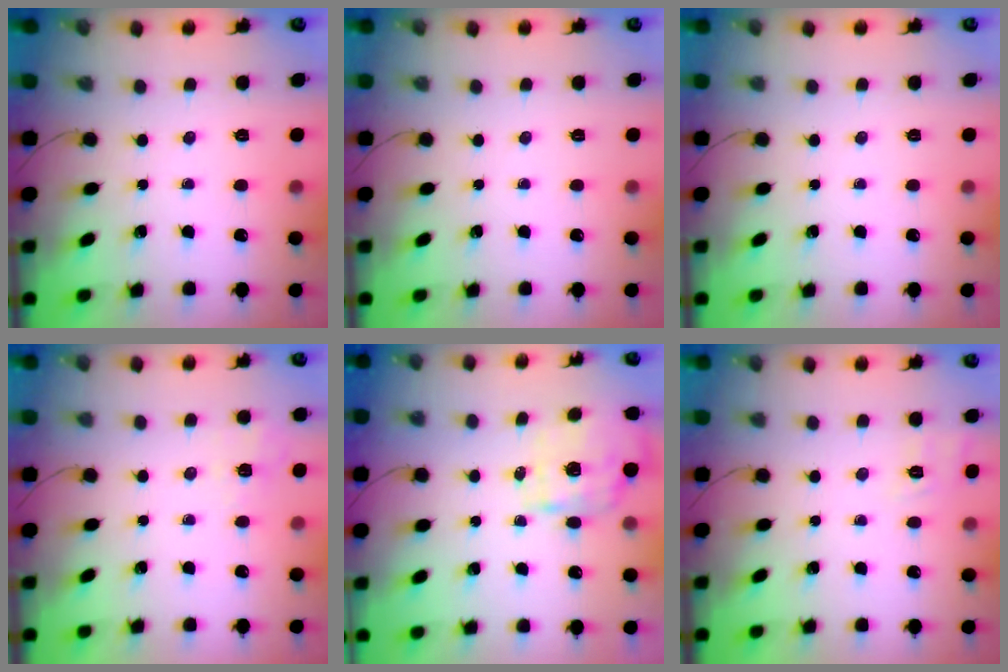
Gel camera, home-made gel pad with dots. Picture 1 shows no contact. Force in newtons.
{"total": 0.0}
{"total": 0.0}
{"total": 2.0, "press": 0.8, "slide": 1.8}
{"total": 2.6, "press": 2.3, "slide": 1.3}
{"total": 2.7, "press": 1.9, "slide": 2.0}